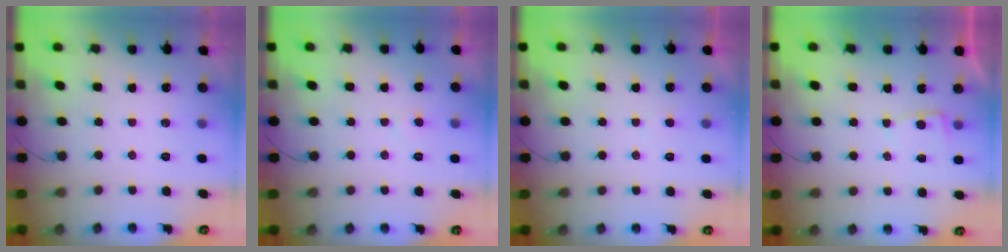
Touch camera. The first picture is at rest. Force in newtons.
{"total": 2.4, "press": 2.4, "slide": 0.2}
{"total": 1.9, "press": 1.9, "slide": 0.3}
{"total": 2.2, "press": 2.2, "slide": 0.3}